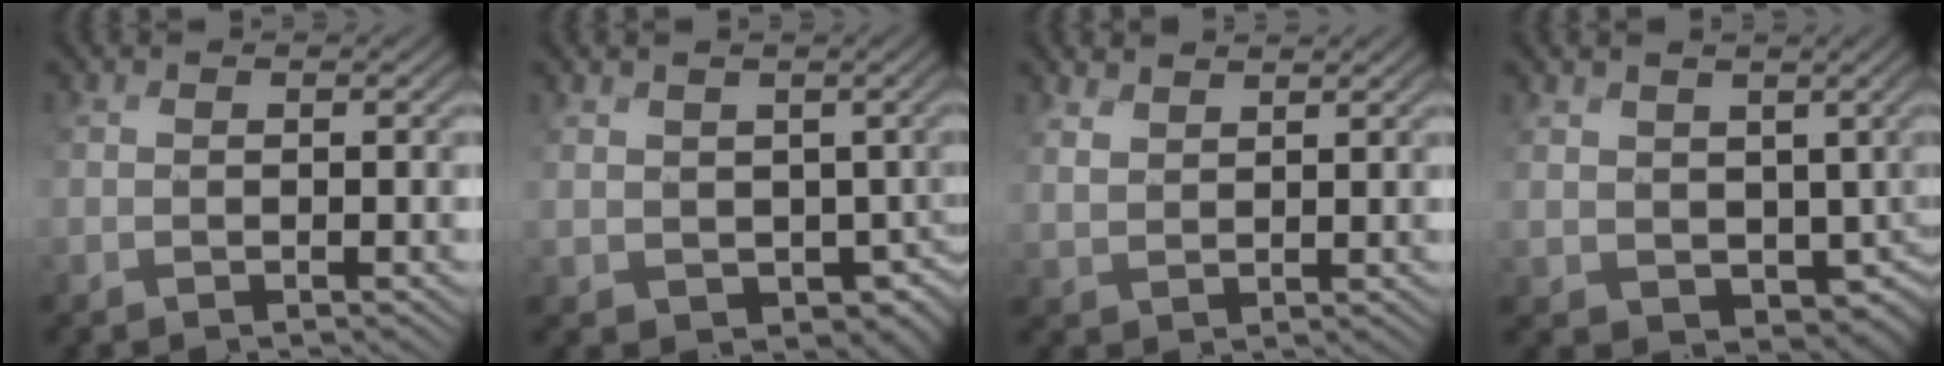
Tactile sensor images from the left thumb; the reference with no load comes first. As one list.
[{"total": 3.3, "force": [0.1, 3.3, 0.6], "torque": [-0.024, -0.031, 0.018]}, {"total": 2.9, "force": [2.7, -0.1, -1.2], "torque": [0.012, 0.000, 0.058]}, {"total": 4.2, "force": [1.0, 3.9, 1.1], "torque": [-0.041, -0.029, 0.037]}]